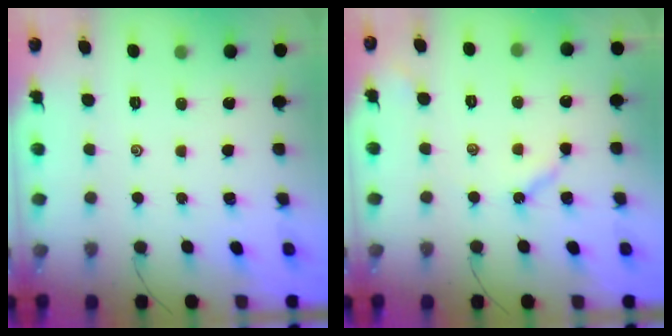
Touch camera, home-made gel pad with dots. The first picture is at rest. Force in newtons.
{"total": 3.7, "press": 3.7, "slide": 0.1}